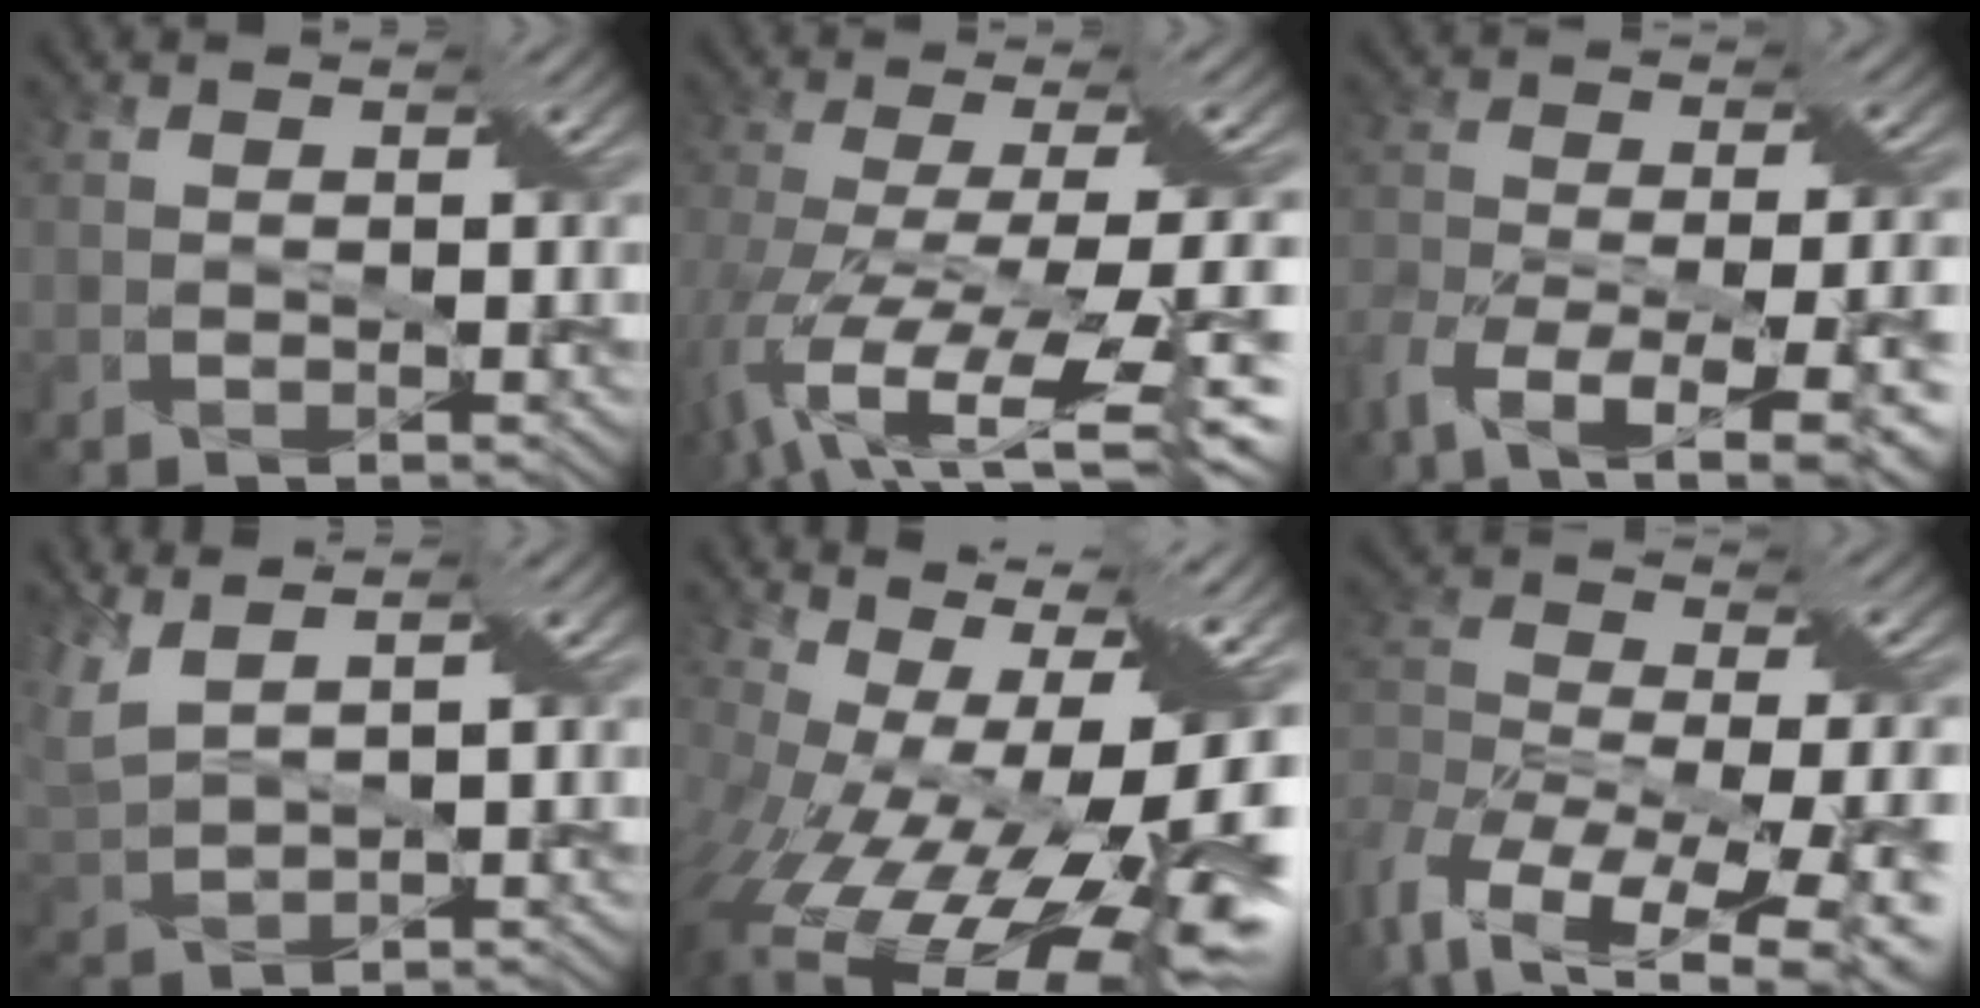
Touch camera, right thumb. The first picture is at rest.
{"total": 13.8, "force": [-5.8, 3.9, 11.8], "torque": [-0.242, -0.004, -0.098]}
{"total": 11.7, "force": [-6.6, 4.5, 8.5], "torque": [-0.176, -0.012, -0.114]}
{"total": 6.1, "force": [3.4, 1.9, 4.6], "torque": [-0.131, 0.009, 0.071]}
{"total": 20.1, "force": [-3.0, 9.9, 17.2], "torque": [-0.251, -0.033, -0.029]}
{"total": 15.3, "force": [-7.4, 8.3, 10.5], "torque": [-0.246, -0.003, -0.080]}